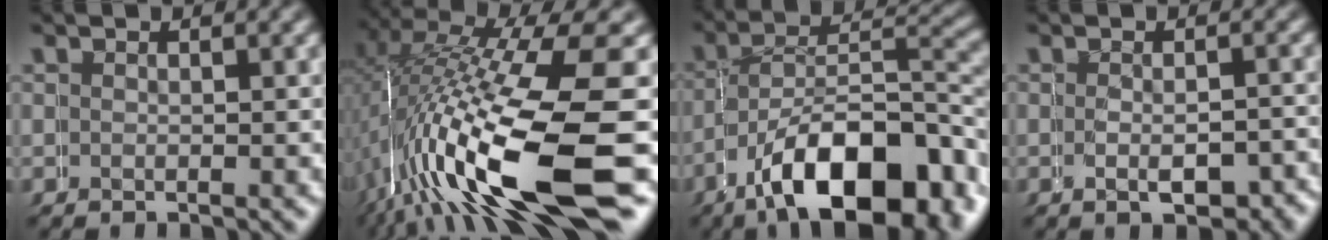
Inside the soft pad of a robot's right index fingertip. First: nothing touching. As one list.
[{"total": 13.2, "force": [-2.3, 5.2, 11.9], "torque": [-0.214, -0.024, -0.015]}, {"total": 12.3, "force": [-5.1, 6.1, 9.4], "torque": [-0.130, -0.036, -0.066]}, {"total": 2.9, "force": [-2.0, 1.1, 1.8], "torque": [-0.021, -0.005, -0.031]}]